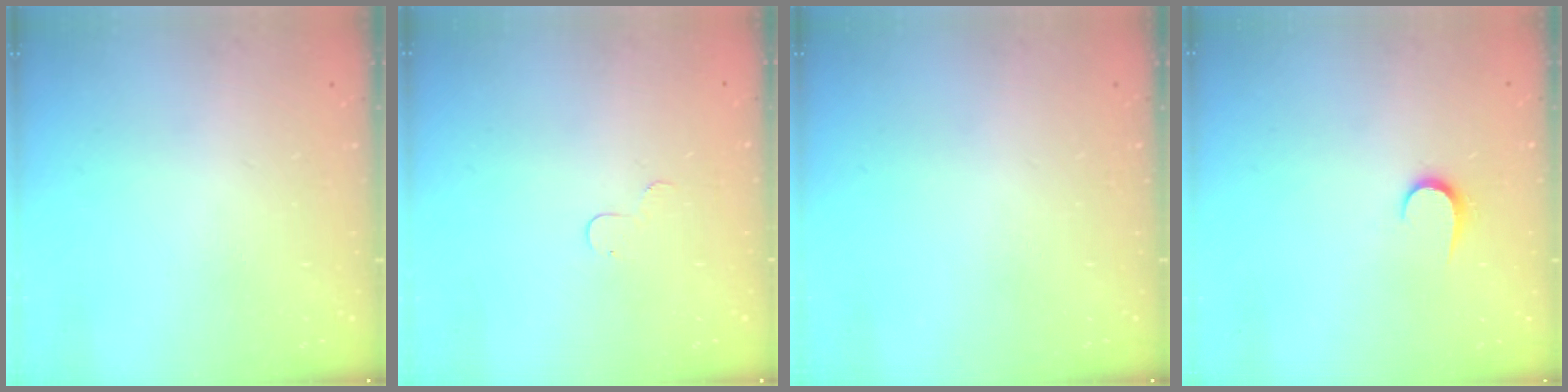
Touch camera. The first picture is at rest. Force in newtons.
{"total": 3.7, "press": 3.7, "slide": 0.4}
{"total": 0.0}
{"total": 6.8, "press": 6.7, "slide": 0.6}